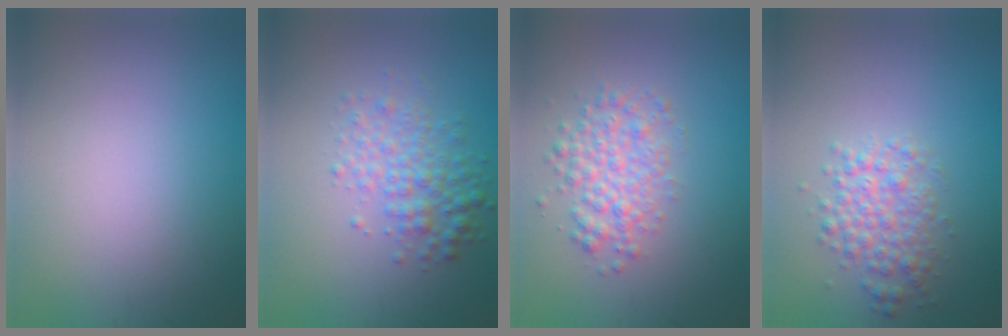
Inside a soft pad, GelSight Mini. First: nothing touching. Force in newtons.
{"total": 3.3, "press": 3.3, "slide": 0.1}
{"total": 3.3, "press": 3.3, "slide": 0.1}
{"total": 3.1, "press": 3.1, "slide": 0.1}